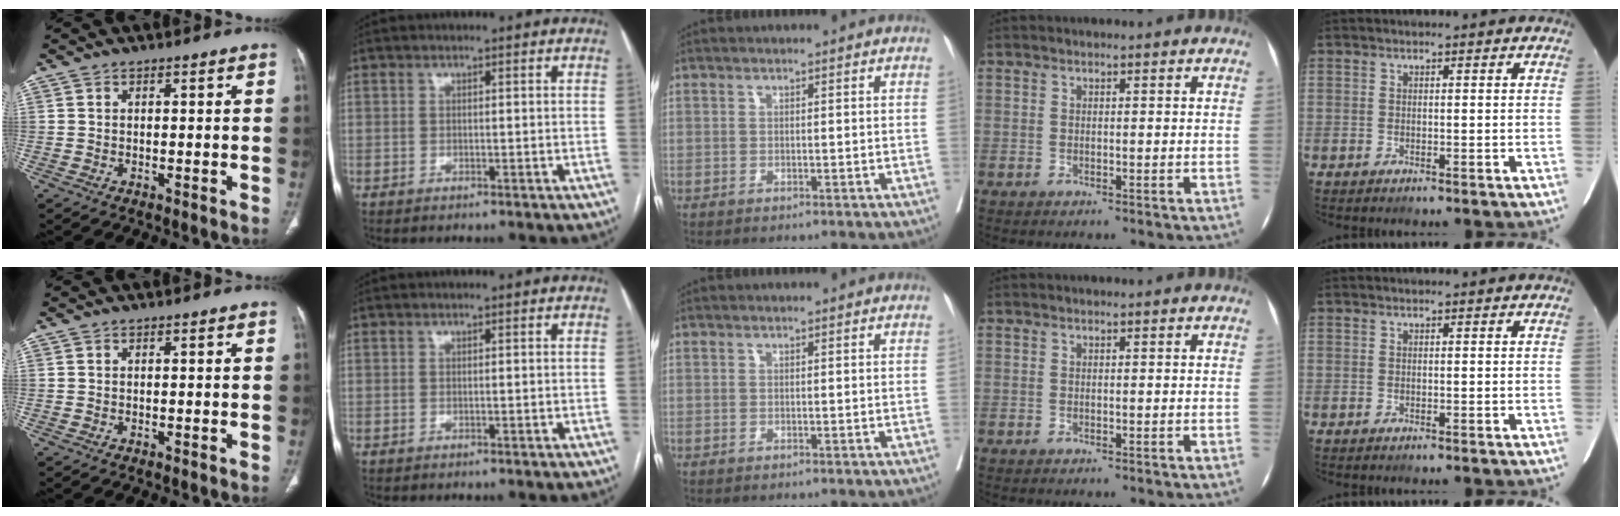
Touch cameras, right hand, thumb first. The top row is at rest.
{}